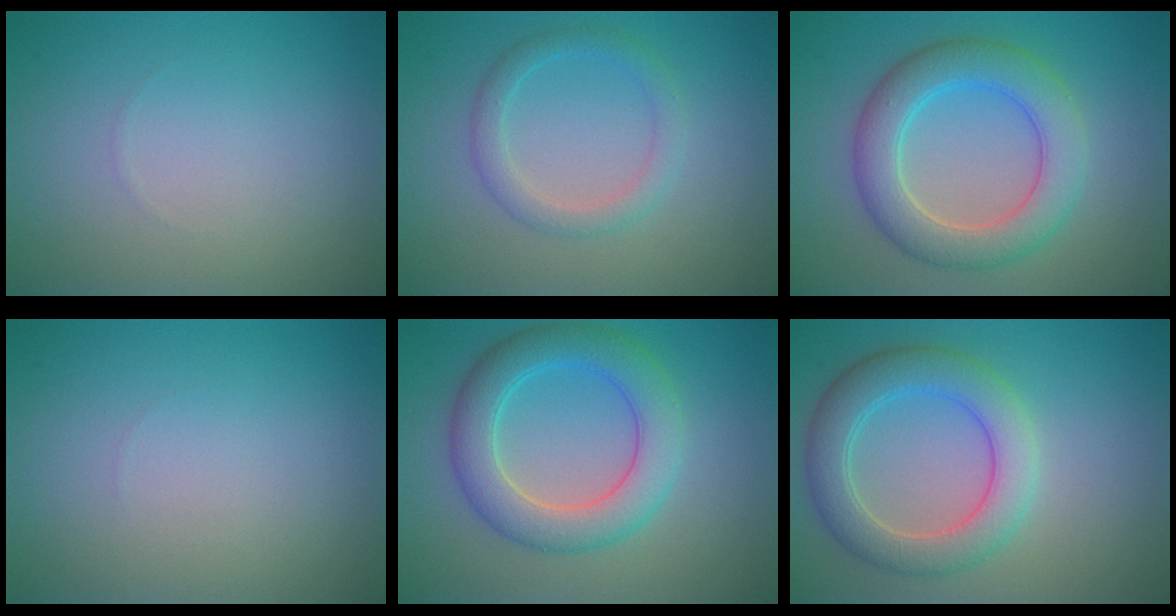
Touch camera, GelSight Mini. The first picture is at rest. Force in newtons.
{"total": 2.4, "press": 2.3, "slide": 0.1}
{"total": 6.0, "press": 6.0, "slide": 0.2}
{"total": 0.0}
{"total": 5.8, "press": 5.8, "slide": 0.1}
{"total": 5.4, "press": 5.4, "slide": 0.1}